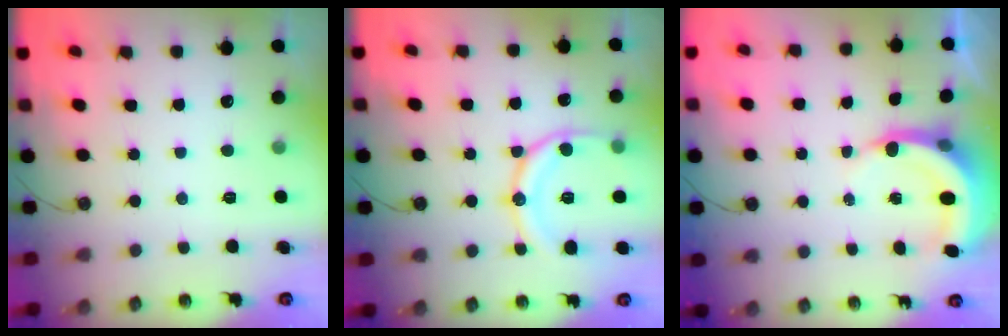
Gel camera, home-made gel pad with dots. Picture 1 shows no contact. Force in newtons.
{"total": 14.3, "press": 14.2, "slide": 1.4}
{"total": 5.2, "press": 5.2, "slide": 0.6}